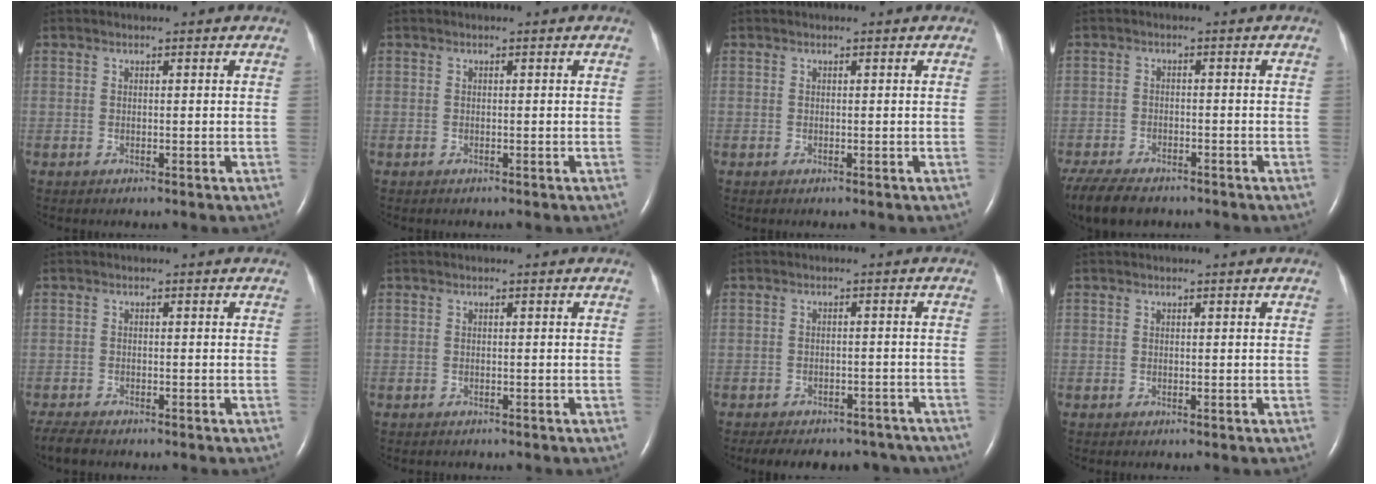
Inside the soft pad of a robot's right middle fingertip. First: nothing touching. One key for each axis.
{"total": 0.0}
{"total": 0.0}
{"total": 10.7, "fx": -8.5, "fy": 4.1, "fz": 5.2, "tx": -0.107, "ty": -0.016, "tz": -0.133}
{"total": 3.7, "fx": -3.2, "fy": 0.9, "fz": 1.6, "tx": -0.035, "ty": -0.012, "tz": -0.054}
{"total": 0.5, "fx": -0.5, "fy": 0.2, "fz": 0.0, "tx": -0.012, "ty": -0.001, "tz": -0.009}
{"total": 13.9, "fx": -11.8, "fy": 5.9, "fz": 4.2, "tx": -0.080, "ty": 0.007, "tz": -0.130}
{"total": 0.0}